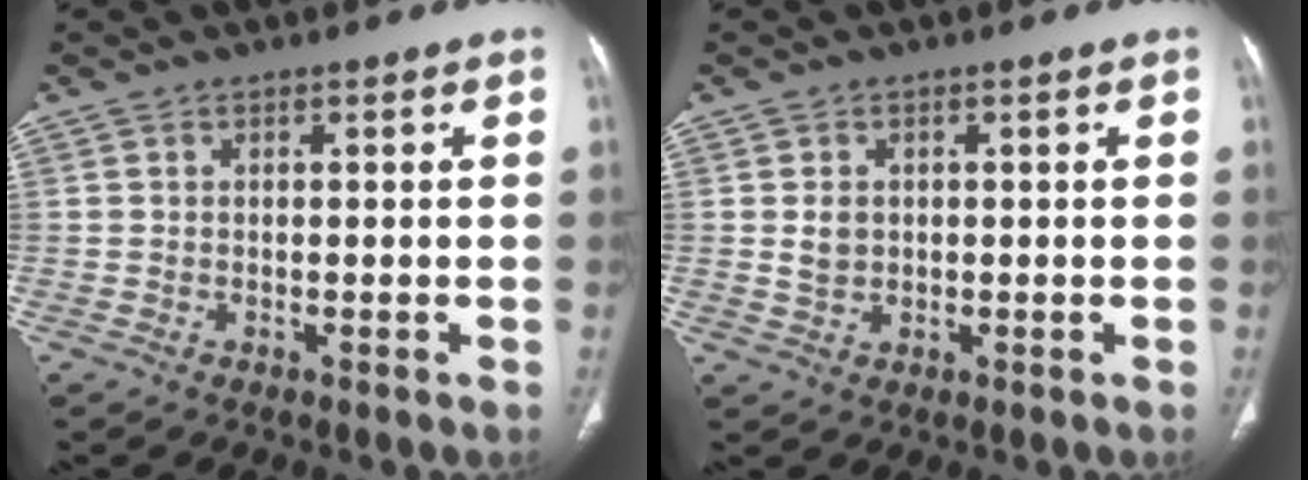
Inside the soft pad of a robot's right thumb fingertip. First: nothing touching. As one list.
[{"total": 2.8, "force": [0.3, 2.3, 1.7], "torque": [-0.020, -0.001, 0.010]}]